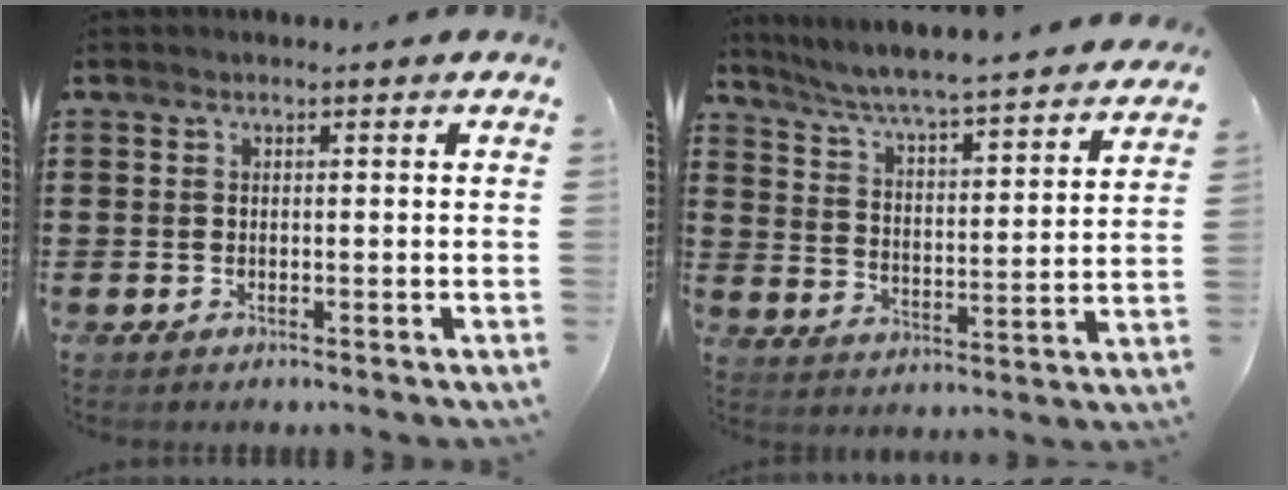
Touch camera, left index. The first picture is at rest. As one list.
[{"total": 4.7, "force": [4.4, -0.6, 1.5], "torque": [-0.051, -0.040, 0.066]}]